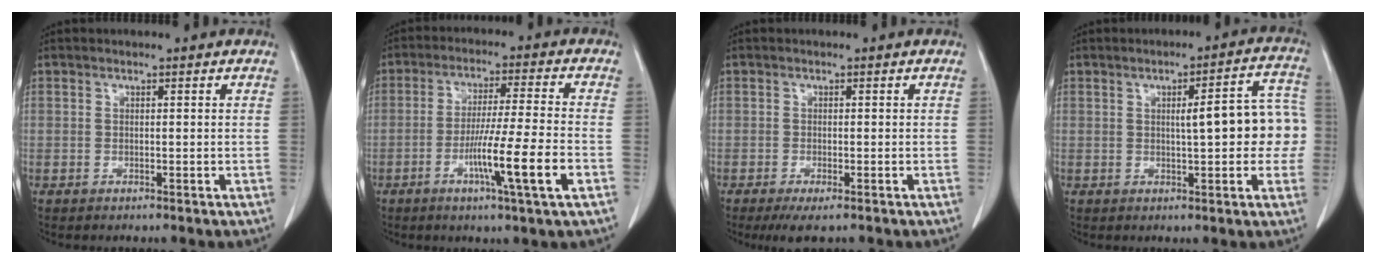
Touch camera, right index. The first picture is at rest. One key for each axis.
{"total": 10.9, "fx": -3.9, "fy": -1.1, "fz": 10.1, "tx": -0.177, "ty": -0.014, "tz": -0.068}
{"total": 3.6, "fx": -2.5, "fy": 0.7, "fz": 2.5, "tx": -0.040, "ty": -0.009, "tz": -0.038}
{"total": 10.0, "fx": 0.3, "fy": 2.3, "fz": 9.7, "tx": -0.117, "ty": 0.033, "tz": 0.003}